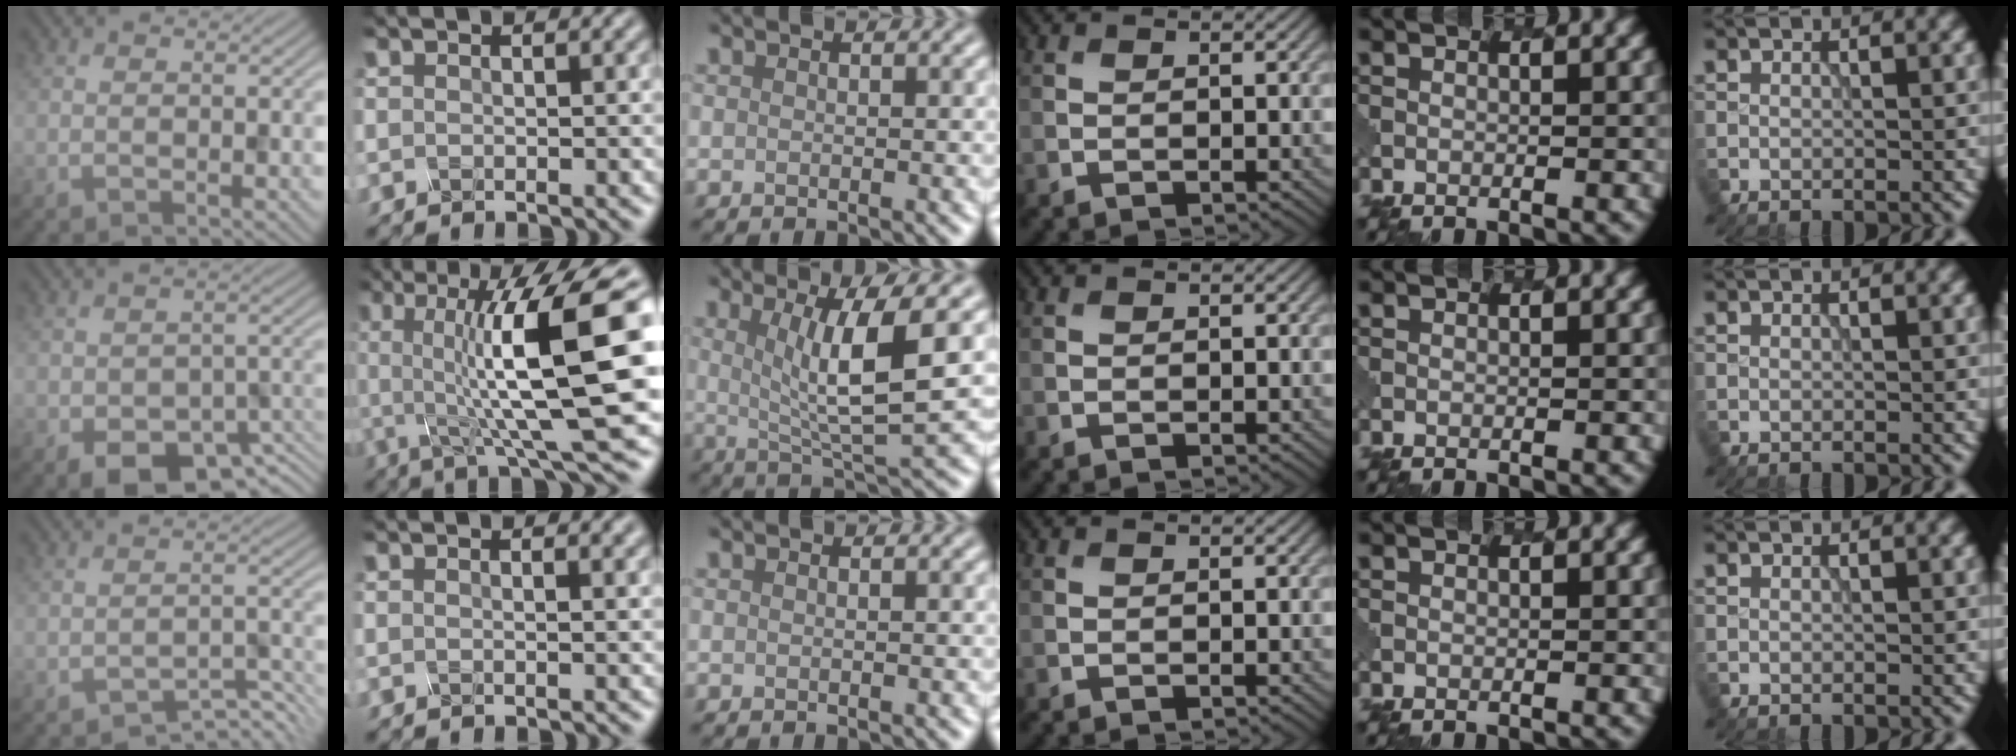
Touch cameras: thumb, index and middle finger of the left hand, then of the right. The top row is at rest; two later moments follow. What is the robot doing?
{"motion": "shake", "object": "salt shaker"}